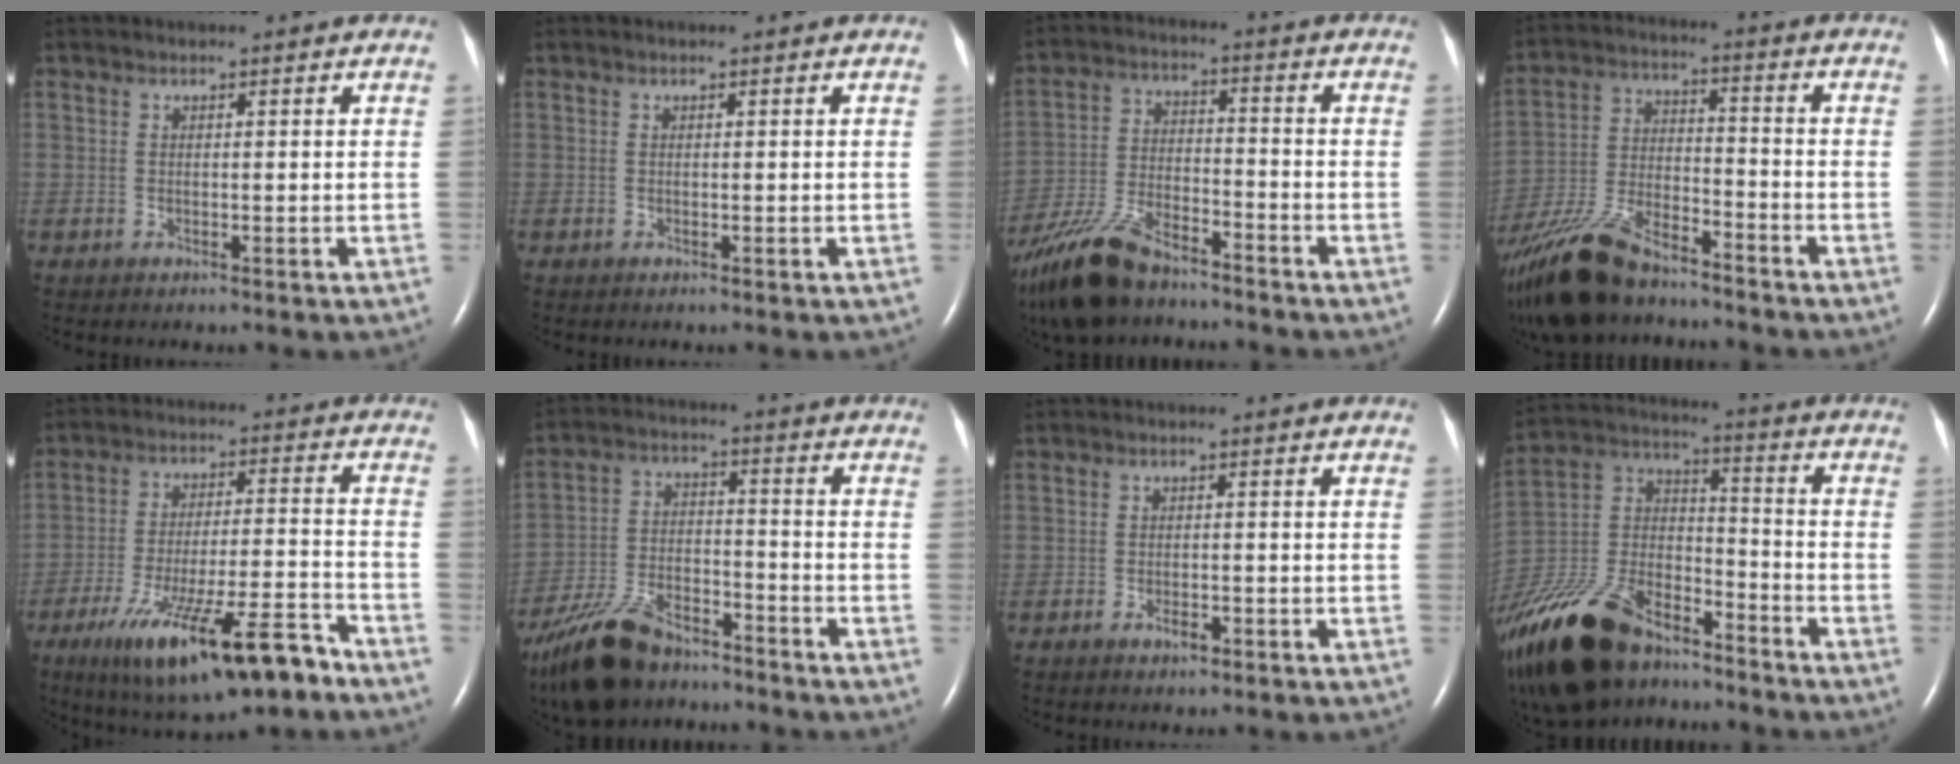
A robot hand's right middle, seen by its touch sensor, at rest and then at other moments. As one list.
[{"total": 0.0}, {"total": 13.6, "force": [-10.7, 4.3, 7.1], "torque": [-0.154, -0.017, -0.197]}, {"total": 16.0, "force": [-12.9, 4.7, 8.3], "torque": [-0.188, -0.021, -0.238]}, {"total": 17.8, "force": [-11.5, 3.2, 13.2], "torque": [-0.199, -0.019, -0.186]}, {"total": 13.4, "force": [-10.6, 4.9, 6.4], "torque": [-0.132, -0.010, -0.189]}, {"total": 1.7, "force": [-1.0, 0.6, 1.2], "torque": [-0.024, 0.000, -0.015]}, {"total": 24.8, "force": [-18.3, 10.2, 13.4], "torque": [-0.346, -0.022, -0.339]}]